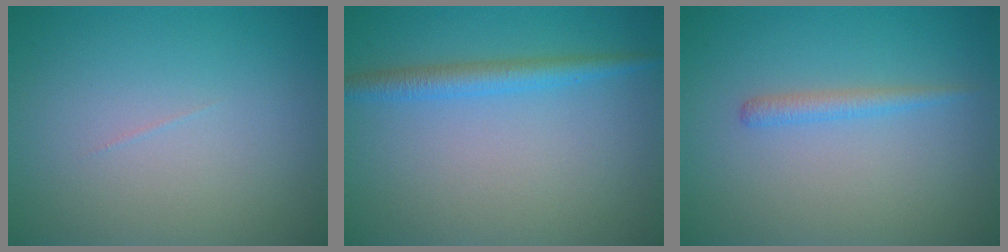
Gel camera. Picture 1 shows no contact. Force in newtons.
{"total": 2.4, "press": 2.4, "slide": 0.1}
{"total": 1.3, "press": 1.3, "slide": 0.1}